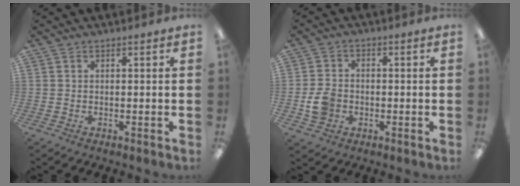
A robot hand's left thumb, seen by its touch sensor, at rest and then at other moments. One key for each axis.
{"total": 6.0, "fx": -1.5, "fy": 5.0, "fz": 3.0, "tx": -0.055, "ty": 0.007, "tz": -0.028}